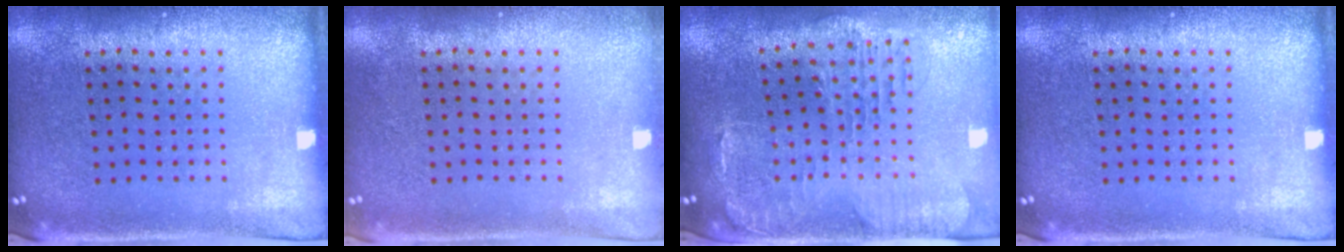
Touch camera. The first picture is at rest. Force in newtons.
{"total": 0.5, "press": 0.5, "slide": 0.1}
{"total": 1.6, "press": 1.5, "slide": 0.4}
{"total": 0.0}